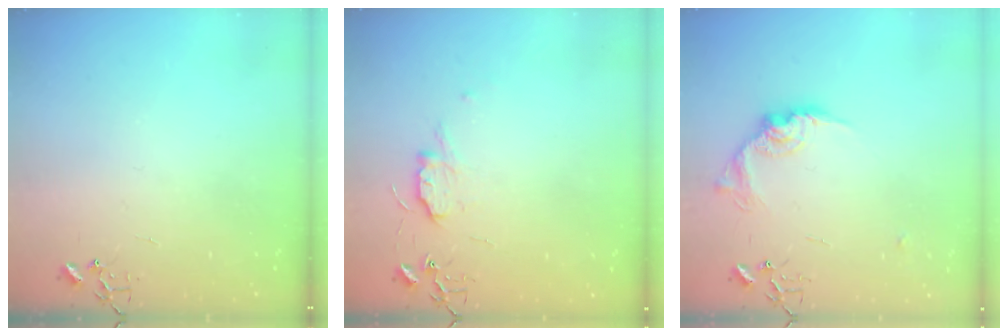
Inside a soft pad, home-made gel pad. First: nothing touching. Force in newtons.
{"total": 7.3, "press": 7.3, "slide": 0.7}
{"total": 13.4, "press": 13.3, "slide": 0.8}